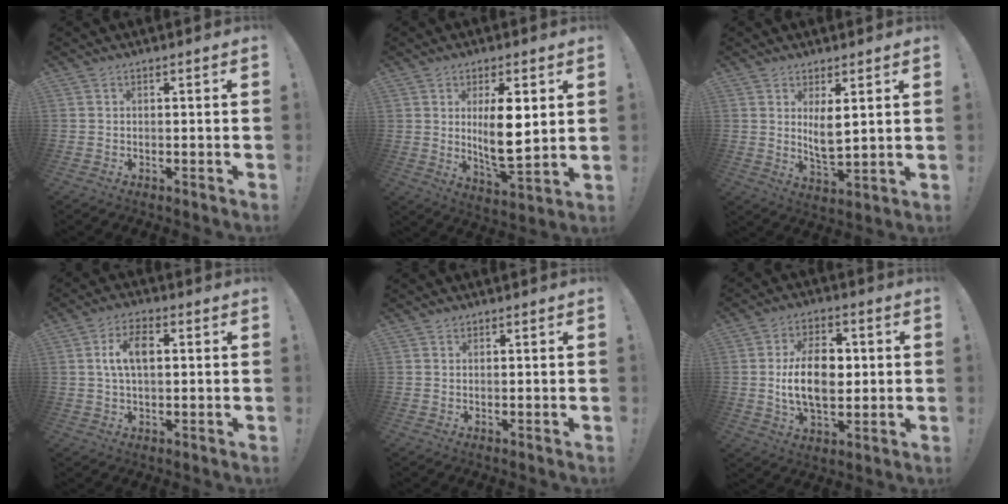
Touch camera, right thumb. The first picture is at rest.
{"total": 10.9, "force": [2.4, 4.2, 9.7], "torque": [-0.168, -0.017, 0.038]}
{"total": 6.3, "force": [2.7, 2.7, 5.0], "torque": [-0.094, -0.017, 0.049]}
{"total": 8.1, "force": [1.6, 4.3, 6.7], "torque": [-0.107, 0.009, 0.026]}
{"total": 1.0, "force": [0.8, 0.6, 0.2], "torque": [-0.005, 0.000, 0.015]}
{"total": 14.9, "force": [0.6, 9.2, 11.8], "torque": [-0.208, 0.003, 0.007]}